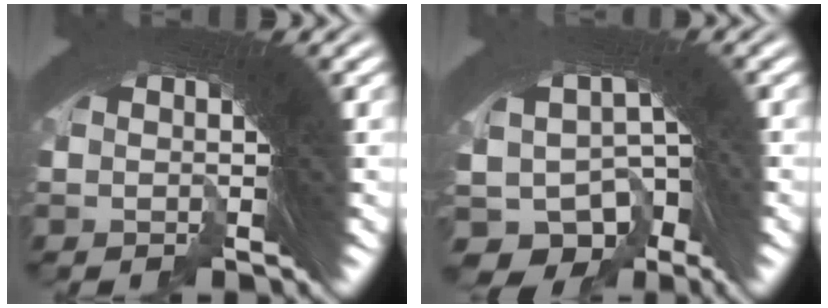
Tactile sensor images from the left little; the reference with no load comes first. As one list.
[{"total": 13.5, "force": [-7.8, 10.6, 3.2], "torque": [-0.126, -0.087, -0.109]}]